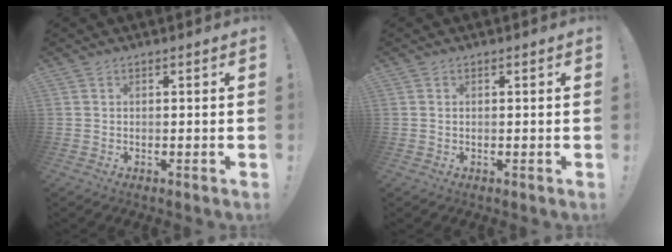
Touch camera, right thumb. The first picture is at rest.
{"total": 0.0}